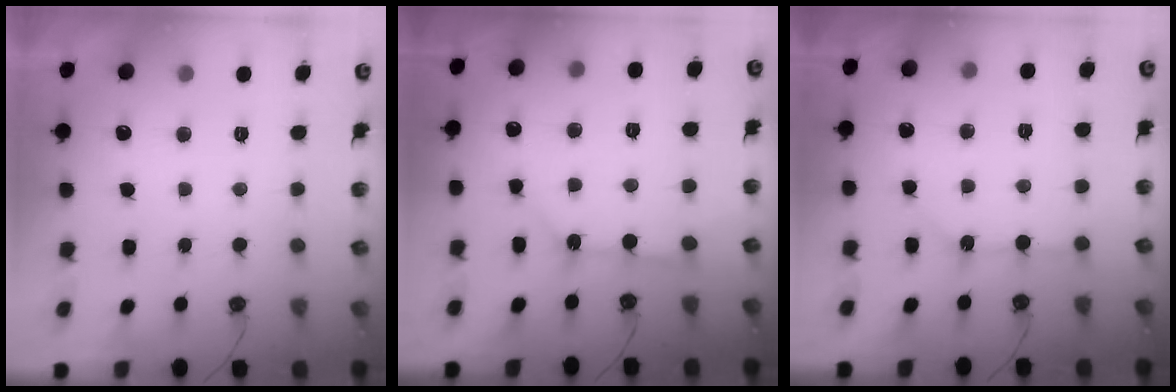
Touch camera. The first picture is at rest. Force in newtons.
{"total": 6.1, "press": 6.0, "slide": 0.6}
{"total": 6.7, "press": 6.7, "slide": 0.7}